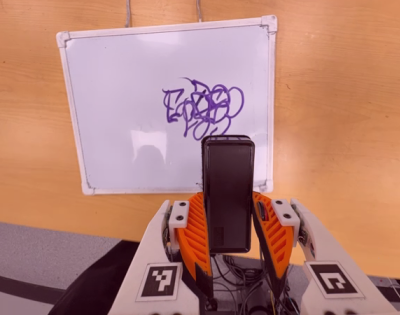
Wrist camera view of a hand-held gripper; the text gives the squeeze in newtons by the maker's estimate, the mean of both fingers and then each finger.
{"total": 4.0, "left": 2.5, "right": 5.4}